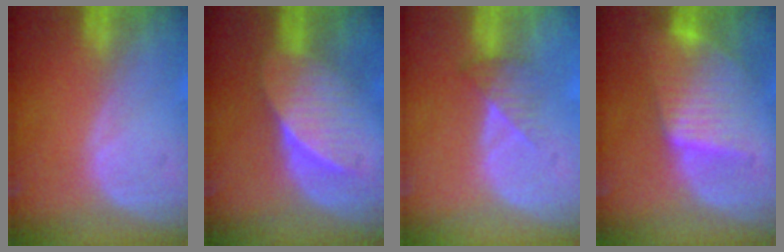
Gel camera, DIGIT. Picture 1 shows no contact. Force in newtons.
{"total": 7.6, "press": 6.8, "slide": 3.5}
{"total": 3.3, "press": 3.0, "slide": 1.5}
{"total": 7.9, "press": 7.9, "slide": 0.3}